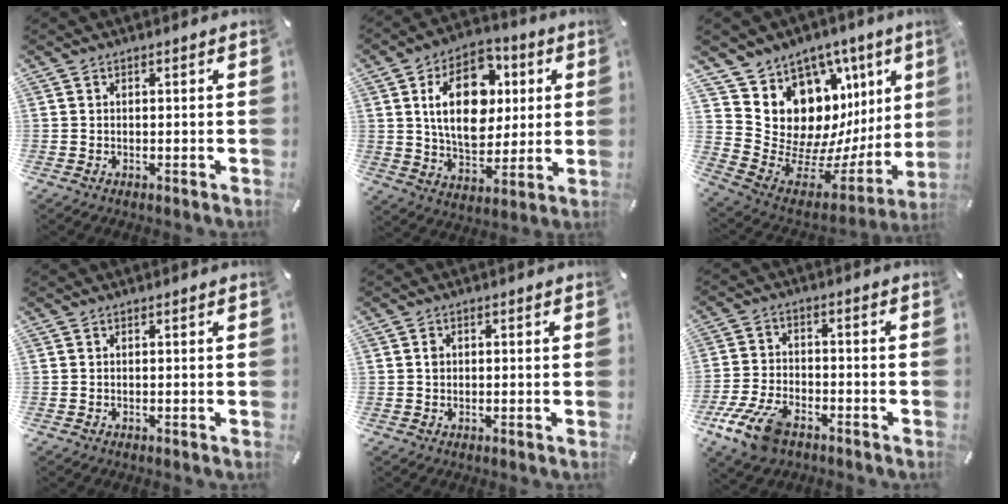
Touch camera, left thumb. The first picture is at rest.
{"total": 18.4, "force": [4.1, 12.5, 12.9], "torque": [-0.226, 0.009, 0.072]}
{"total": 16.3, "force": [6.3, 13.2, 7.1], "torque": [-0.064, -0.112, 0.156]}
{"total": 0.0}
{"total": 1.2, "force": [0.1, 1.0, 0.5], "torque": [-0.011, 0.005, 0.000]}
{"total": 10.9, "force": [-6.3, 5.9, 6.6], "torque": [-0.141, 0.026, -0.117]}